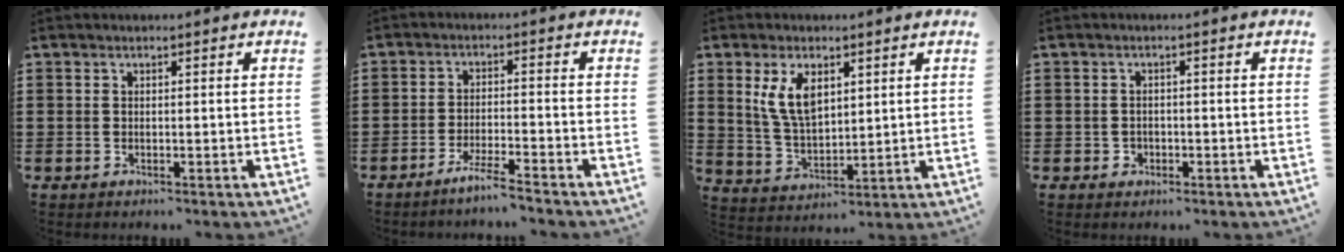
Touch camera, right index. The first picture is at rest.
{"total": 3.9, "force": [-3.5, -0.5, 1.6], "torque": [-0.034, -0.006, -0.070]}
{"total": 7.2, "force": [2.9, 3.5, 5.6], "torque": [-0.127, 0.005, 0.050]}
{"total": 1.2, "force": [-0.6, 1.0, 0.2], "torque": [-0.007, 0.002, -0.013]}